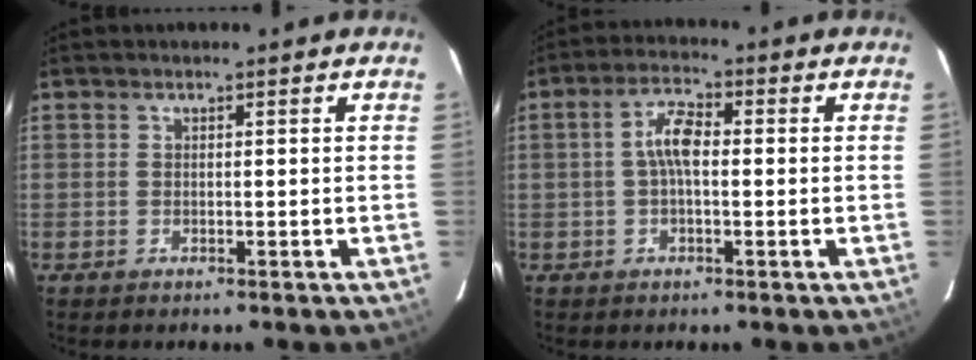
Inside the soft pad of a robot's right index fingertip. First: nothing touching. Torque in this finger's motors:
{"motor_torque": [0.75, -0.08, 0.35, 0.11]}